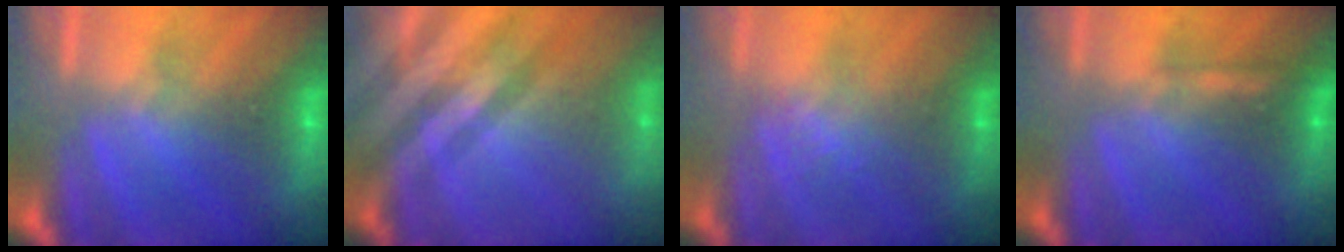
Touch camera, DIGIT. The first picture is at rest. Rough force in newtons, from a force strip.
{"total": 2.4}
{"total": 1.2}
{"total": 2.2}